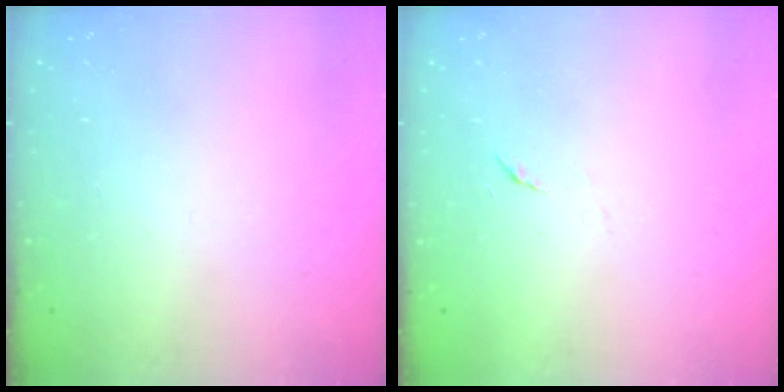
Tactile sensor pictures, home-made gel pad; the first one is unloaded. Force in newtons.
{"total": 3.9, "press": 3.9, "slide": 0.4}